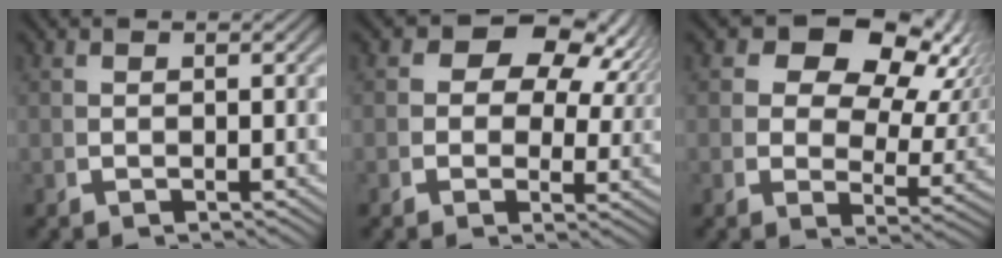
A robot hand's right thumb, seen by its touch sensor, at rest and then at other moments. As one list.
[{"total": 7.3, "force": [2.5, 4.7, 5.0], "torque": [-0.079, -0.003, 0.035]}, {"total": 10.7, "force": [3.9, 6.8, 7.2], "torque": [-0.124, -0.016, 0.060]}]